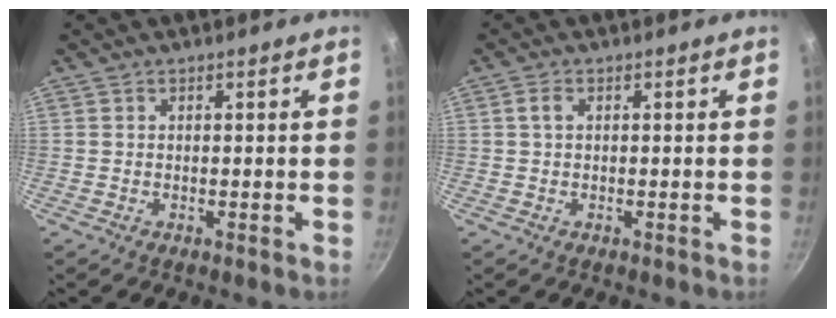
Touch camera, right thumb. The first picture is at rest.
{"total": 1.6, "force": [0.3, 1.0, 1.2], "torque": [-0.025, 0.004, 0.004]}